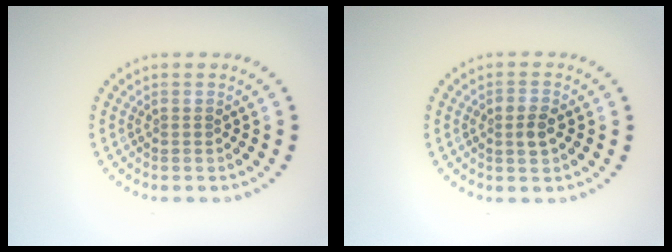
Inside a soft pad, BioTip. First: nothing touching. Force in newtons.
{"total": 1.9, "press": 1.9, "slide": 0.2}